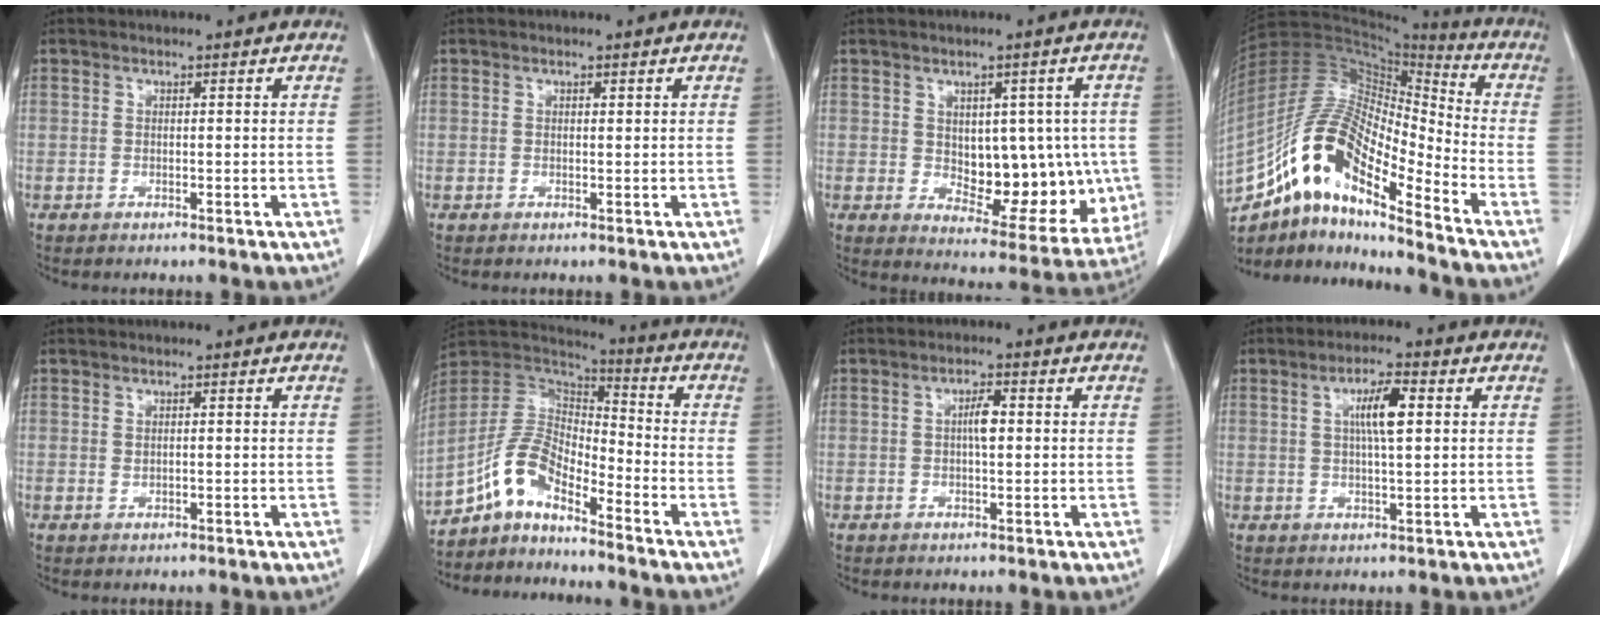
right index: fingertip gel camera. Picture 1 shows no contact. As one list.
[{"total": 0.0}, {"total": 13.4, "force": [0.0, 7.3, 11.3], "torque": [-0.136, 0.006, 0.026]}, {"total": 17.7, "force": [-11.5, 3.9, 12.9], "torque": [-0.254, 0.025, -0.202]}, {"total": 0.6, "force": [0.1, 0.4, 0.4], "torque": [-0.007, -0.001, 0.005]}, {"total": 9.3, "force": [-6.9, 2.8, 5.5], "torque": [-0.126, 0.028, -0.138]}, {"total": 2.8, "force": [0.2, 0.7, 2.7], "torque": [-0.048, 0.004, 0.004]}, {"total": 5.6, "force": [1.4, 0.8, 5.4], "torque": [-0.097, 0.005, 0.025]}]